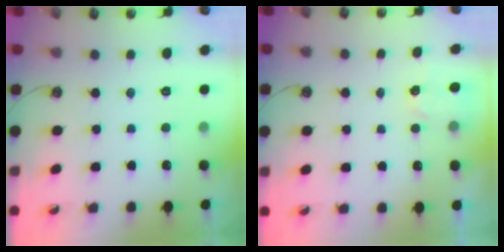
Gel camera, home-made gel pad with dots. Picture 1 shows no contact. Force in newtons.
{"total": 2.6, "press": 2.5, "slide": 0.4}